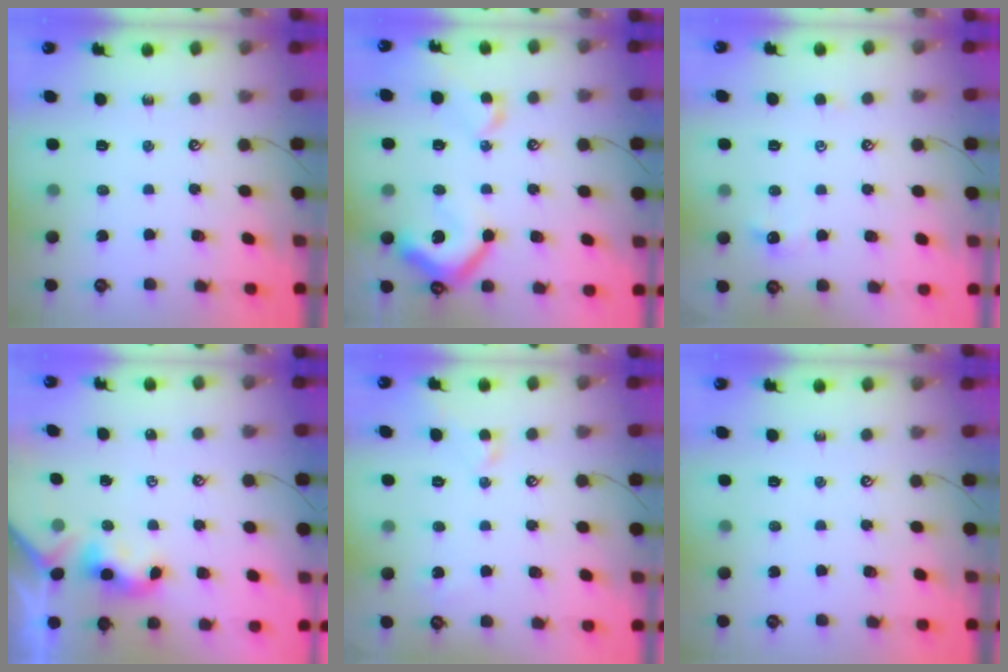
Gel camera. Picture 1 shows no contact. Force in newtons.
{"total": 13.7, "press": 13.5, "slide": 1.8}
{"total": 0.9, "press": 0.9, "slide": 0.2}
{"total": 2.3, "press": 2.3, "slide": 0.2}
{"total": 0.5, "press": 0.1, "slide": 0.5}
{"total": 0.0}